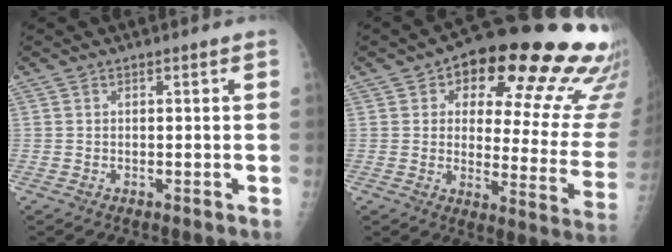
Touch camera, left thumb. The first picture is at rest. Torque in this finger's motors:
{"motor_torque": [0.51, 0.54, 1.14, -1.01, 0.22]}